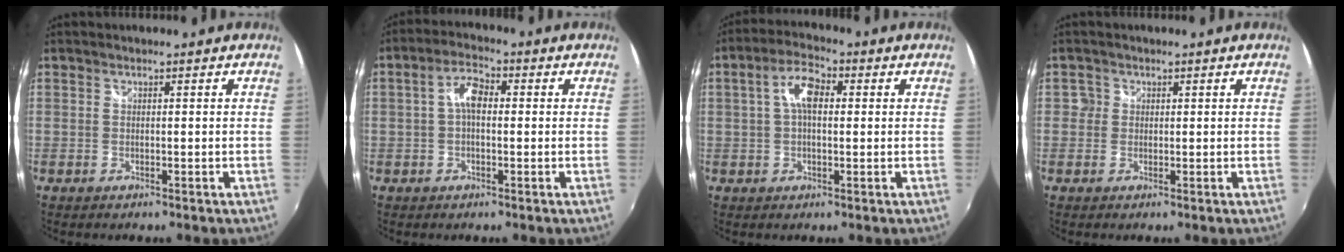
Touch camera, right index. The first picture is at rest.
{"total": 4.9, "force": [0.3, 2.5, 4.2], "torque": [-0.080, 0.017, 0.003]}
{"total": 6.4, "force": [1.1, 3.1, 5.5], "torque": [-0.103, 0.018, 0.017]}
{"total": 1.7, "force": [0.0, 1.7, 0.1], "torque": [0.001, 0.006, -0.003]}